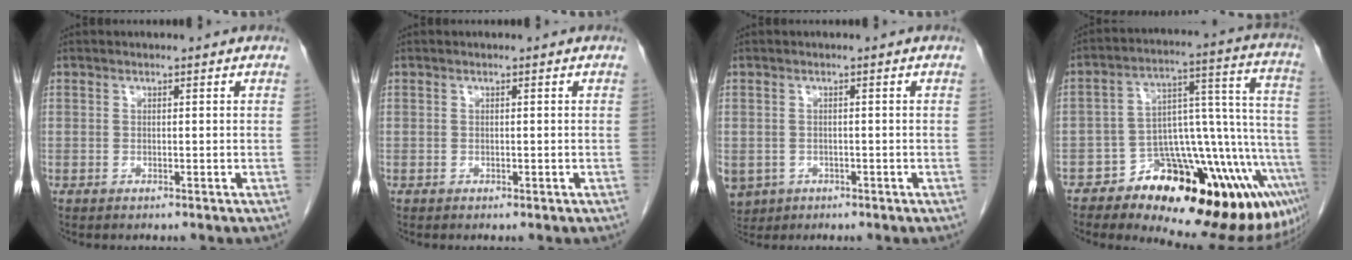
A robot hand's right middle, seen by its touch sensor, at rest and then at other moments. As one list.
[{"total": 0.0}, {"total": 6.5, "force": [-2.9, 5.5, 2.0], "torque": [-0.059, -0.003, -0.038]}, {"total": 24.7, "force": [-14.2, 7.8, 18.6], "torque": [-0.128, 0.063, -0.185]}]